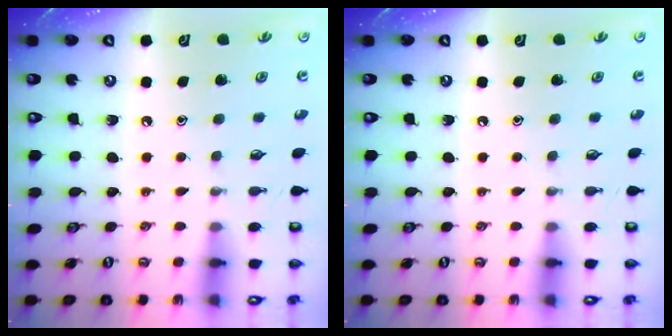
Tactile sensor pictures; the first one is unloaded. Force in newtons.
{"total": 0.0}